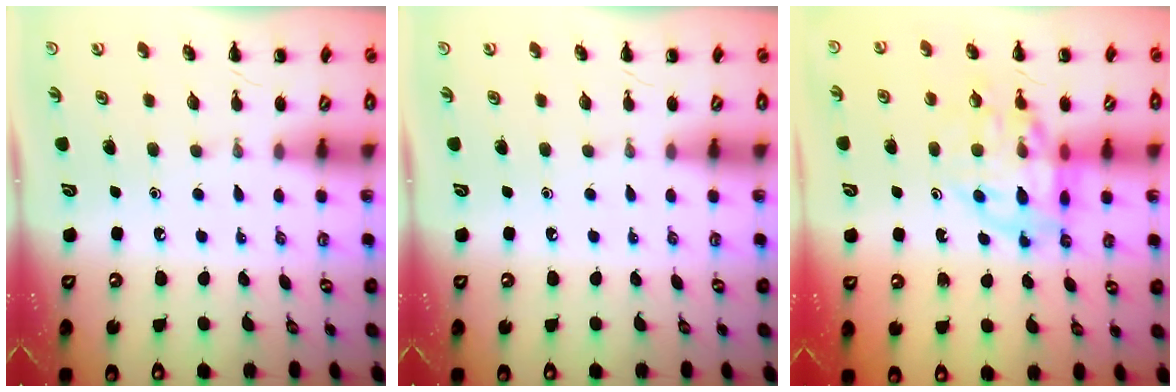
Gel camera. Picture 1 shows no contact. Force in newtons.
{"total": 0.0}
{"total": 14.0, "press": 13.6, "slide": 3.0}